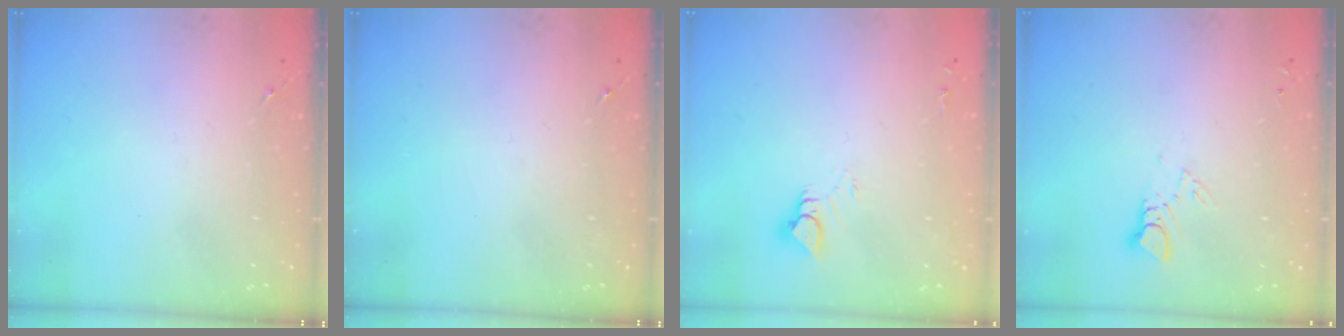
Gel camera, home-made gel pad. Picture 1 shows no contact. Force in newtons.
{"total": 0.0}
{"total": 4.5, "press": 4.5, "slide": 0.2}
{"total": 2.9, "press": 2.9, "slide": 0.2}